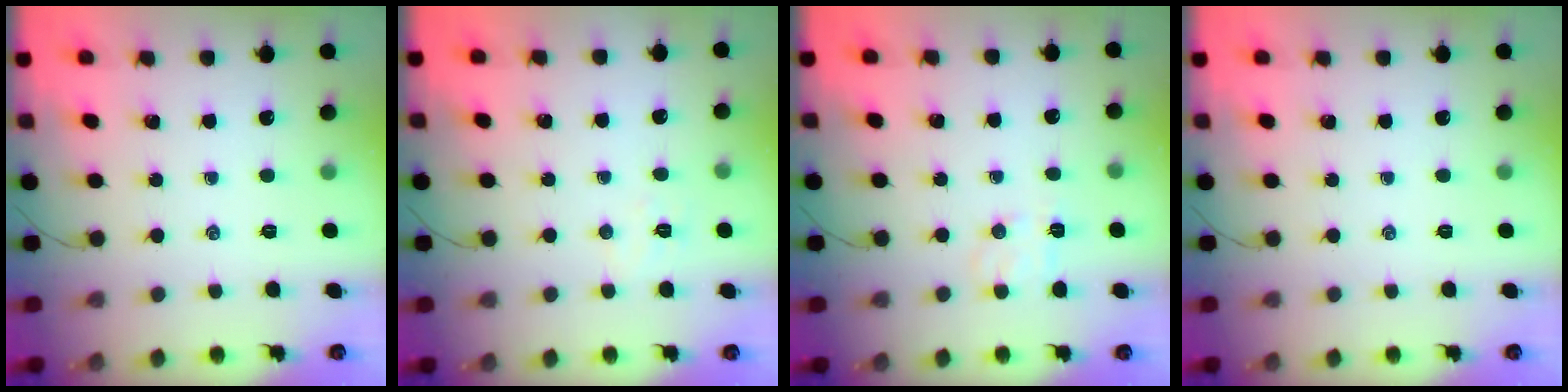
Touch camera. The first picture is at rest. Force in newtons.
{"total": 4.0, "press": 3.9, "slide": 0.9}
{"total": 6.7, "press": 6.6, "slide": 1.5}
{"total": 0.0}